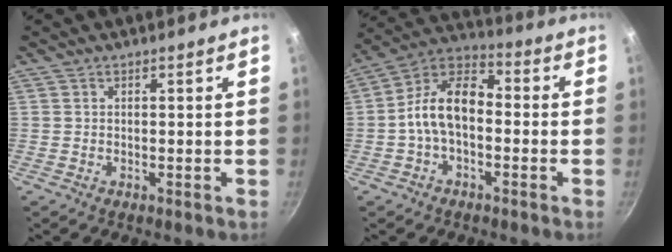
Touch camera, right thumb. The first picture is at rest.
{"total": 11.5, "force": [-1.7, 6.9, 9.1], "torque": [-0.146, 0.047, -0.050]}